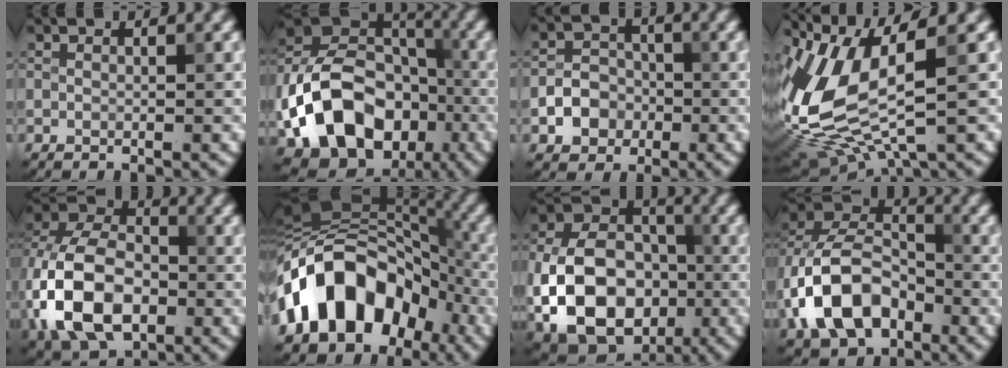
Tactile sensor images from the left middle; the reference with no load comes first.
{"total": 13.6, "force": [-4.9, 10.0, 7.8], "torque": [-0.154, -0.006, -0.093]}
{"total": 3.5, "force": [-1.3, 2.9, 1.5], "torque": [-0.014, 0.003, -0.027]}
{"total": 9.8, "force": [1.0, 4.3, 8.7], "torque": [-0.202, -0.009, 0.021]}
{"total": 12.3, "force": [-3.5, 7.9, 8.8], "torque": [-0.195, -0.004, -0.081]}
{"total": 13.1, "force": [-5.2, 8.9, 8.0], "torque": [-0.126, 0.022, -0.105]}
{"total": 12.8, "force": [-3.5, 9.1, 8.3], "torque": [-0.155, -0.018, -0.066]}
{"total": 10.2, "force": [-4.0, 6.5, 6.7], "torque": [-0.134, 0.010, -0.088]}